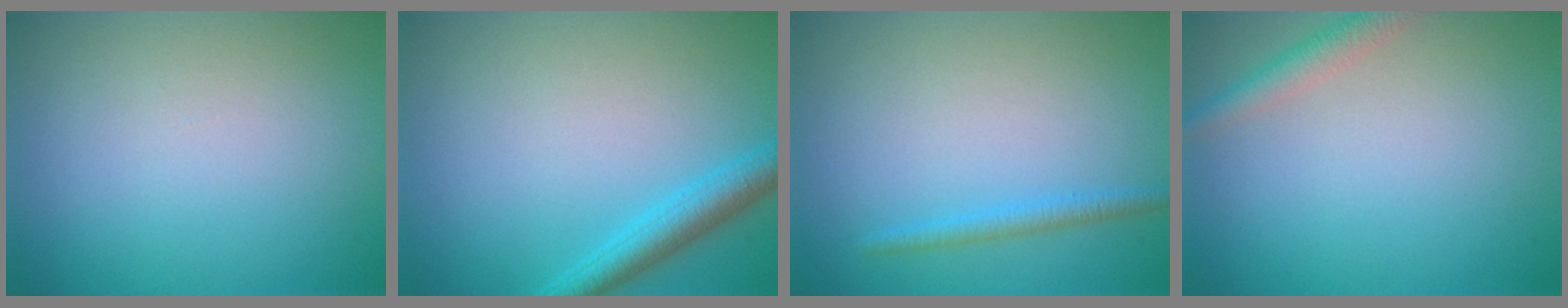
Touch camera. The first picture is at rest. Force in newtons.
{"total": 3.2, "press": 3.2, "slide": 0.2}
{"total": 1.5, "press": 1.5, "slide": 0.1}
{"total": 2.2, "press": 2.2, "slide": 0.1}